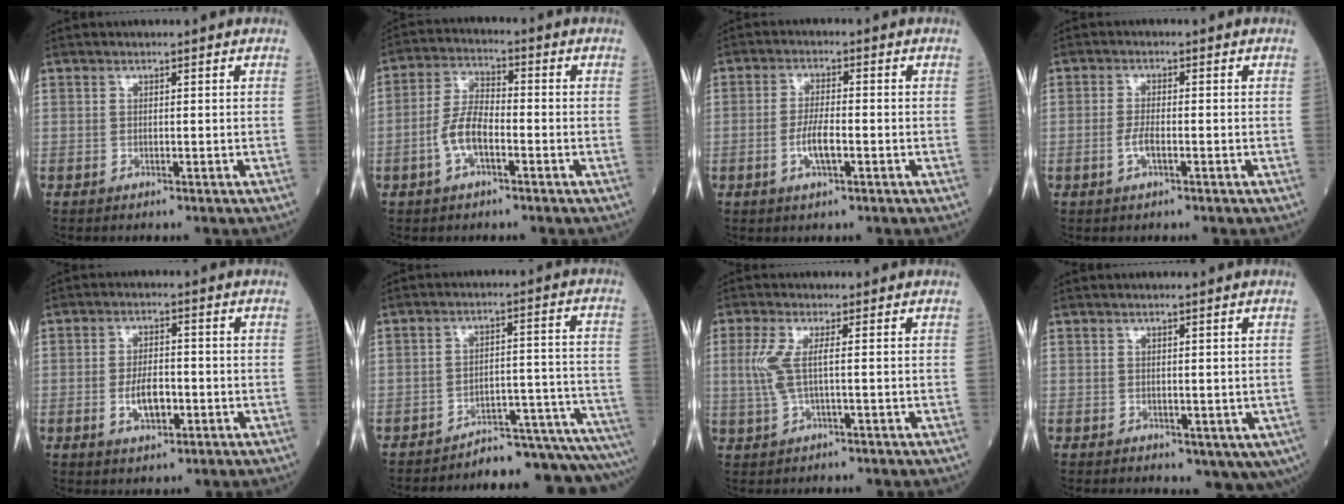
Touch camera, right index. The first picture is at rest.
{"total": 6.6, "force": [-2.2, 2.7, 5.6], "torque": [-0.121, 0.009, -0.046]}
{"total": 4.4, "force": [-1.3, 1.0, 4.1], "torque": [-0.080, 0.001, -0.023]}
{"total": 2.6, "force": [-0.9, 0.7, 2.4], "torque": [-0.053, 0.000, -0.017]}
{"total": 5.1, "force": [-1.3, 2.2, 4.3], "torque": [-0.081, 0.002, -0.020]}
{"total": 14.7, "force": [-14.5, 0.0, 2.0], "torque": [0.018, 0.048, -0.185]}
{"total": 4.2, "force": [0.4, 0.7, 4.1], "torque": [-0.106, 0.004, 0.006]}
{"total": 4.5, "force": [-0.7, 2.6, 3.6], "torque": [-0.031, -0.010, 0.001]}